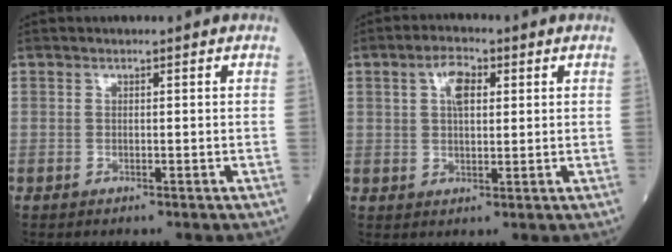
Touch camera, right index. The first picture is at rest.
{"total": 4.7, "force": [1.7, 2.2, 3.8], "torque": [-0.071, 0.012, 0.028]}